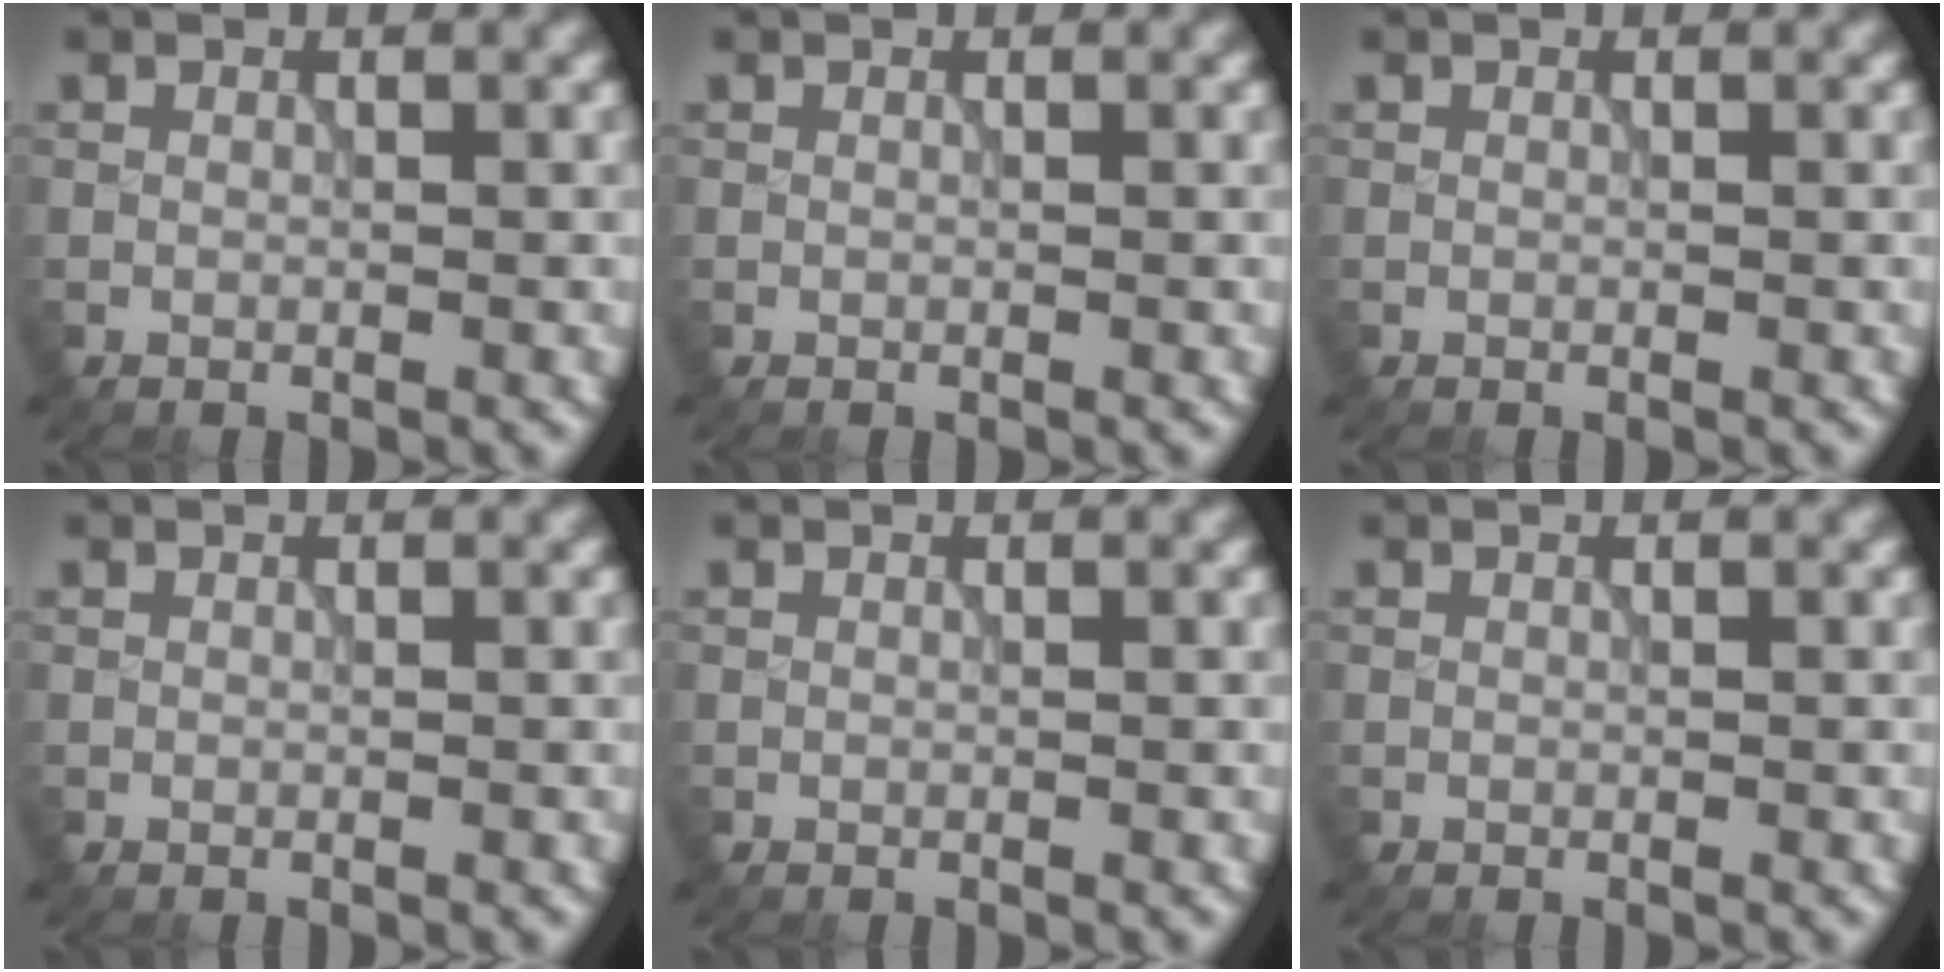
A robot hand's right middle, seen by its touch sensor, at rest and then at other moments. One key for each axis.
{"total": 0.0}
{"total": 0.0}
{"total": 0.0}
{"total": 0.0}
{"total": 0.0}